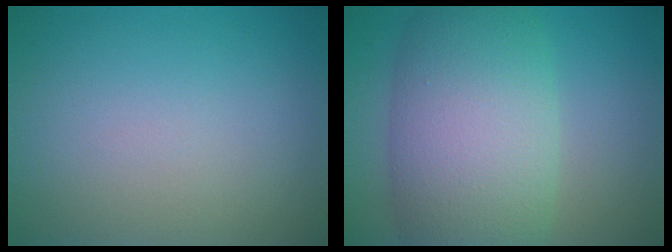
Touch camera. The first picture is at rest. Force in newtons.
{"total": 10.6, "press": 10.6, "slide": 0.5}